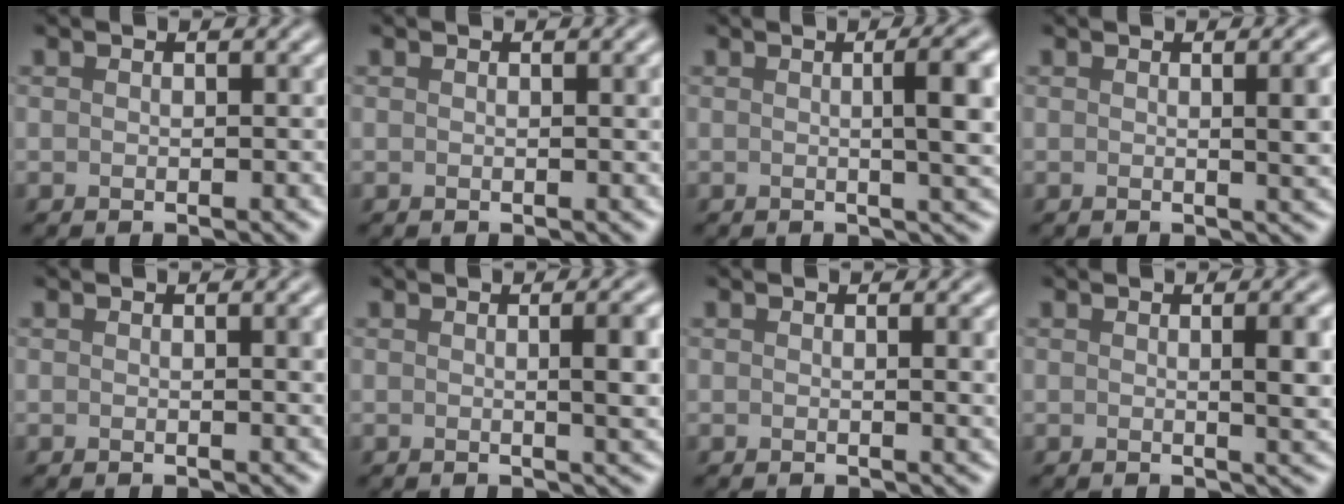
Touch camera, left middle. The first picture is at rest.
{"total": 1.4, "force": [0.3, 0.4, 1.3], "torque": [-0.014, 0.004, 0.002]}
{"total": 6.7, "force": [0.7, 1.9, 6.4], "torque": [-0.063, 0.010, 0.010]}
{"total": 4.2, "force": [0.5, 1.3, 3.9], "torque": [-0.038, 0.009, 0.004]}
{"total": 2.2, "force": [0.4, 0.7, 2.0], "torque": [-0.019, 0.005, 0.002]}
{"total": 4.8, "force": [0.4, 1.4, 4.6], "torque": [-0.047, 0.009, 0.005]}
{"total": 2.6, "force": [0.4, 0.8, 2.4], "torque": [-0.025, 0.002, 0.002]}
{"total": 4.3, "force": [0.5, 1.1, 4.2], "torque": [-0.047, 0.007, 0.005]}